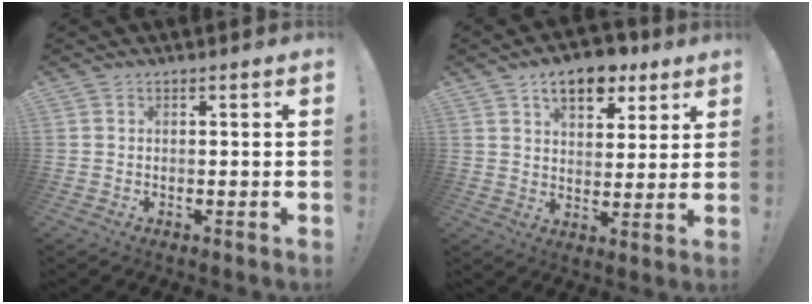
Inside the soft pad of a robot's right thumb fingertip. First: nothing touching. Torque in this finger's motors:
{"motor_torque": [-0.32, 0.63, 0.76, 0.68, 0.01]}